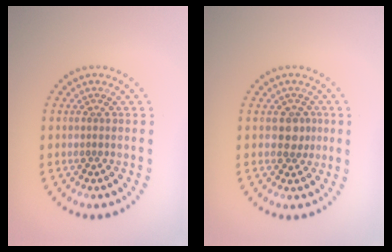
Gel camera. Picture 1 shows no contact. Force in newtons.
{"total": 2.0, "press": 1.8, "slide": 0.9}